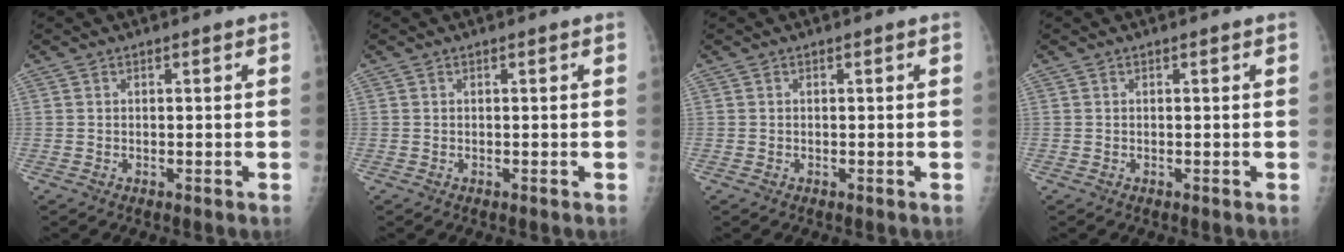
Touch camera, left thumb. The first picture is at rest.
{"total": 0.0}
{"total": 0.0}
{"total": 0.0}